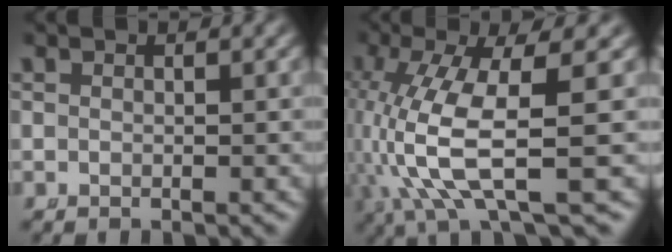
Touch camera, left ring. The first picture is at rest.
{"total": 7.4, "force": [-0.6, 2.2, 7.0], "torque": [-0.155, -0.026, 0.007]}